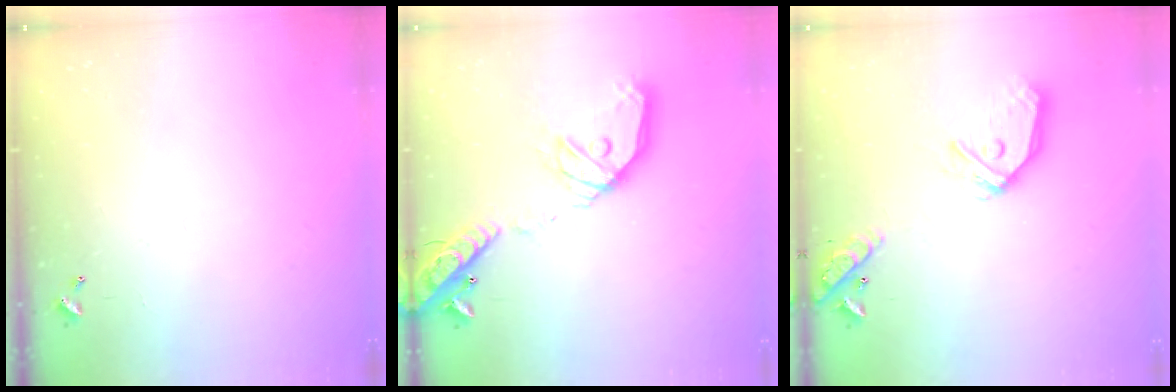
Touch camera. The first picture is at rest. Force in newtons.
{"total": 21.9, "press": 21.6, "slide": 3.8}
{"total": 18.6, "press": 18.4, "slide": 2.5}